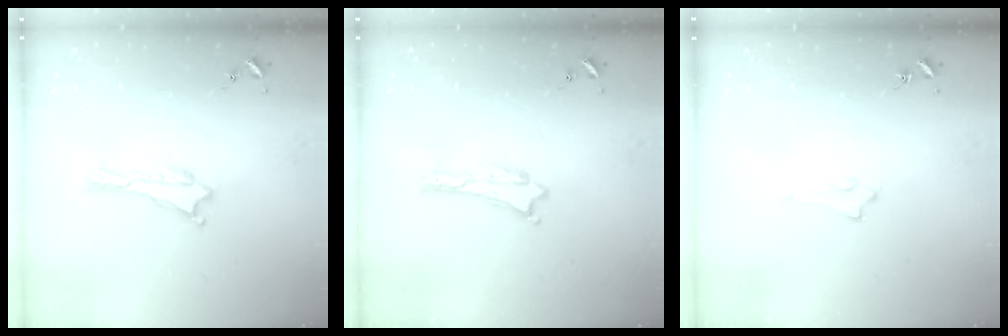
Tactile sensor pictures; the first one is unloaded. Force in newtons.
{"total": 0.0}
{"total": 1.4, "press": 1.4, "slide": 0.2}